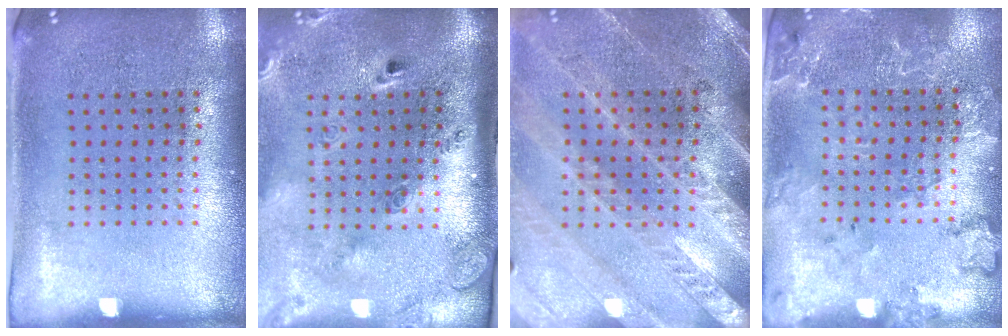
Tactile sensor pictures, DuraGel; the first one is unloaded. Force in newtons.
{"total": 2.9, "press": 2.0, "slide": 2.1}
{"total": 2.9, "press": 2.6, "slide": 1.1}
{"total": 2.0, "press": 1.9, "slide": 0.4}